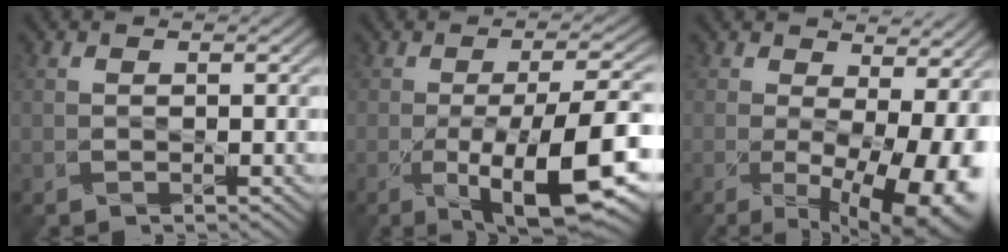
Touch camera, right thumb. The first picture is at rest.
{"total": 13.2, "force": [-4.5, 3.8, 11.8], "torque": [-0.178, -0.017, -0.071]}
{"total": 14.0, "force": [-2.3, 7.1, 11.8], "torque": [-0.151, -0.045, -0.005]}